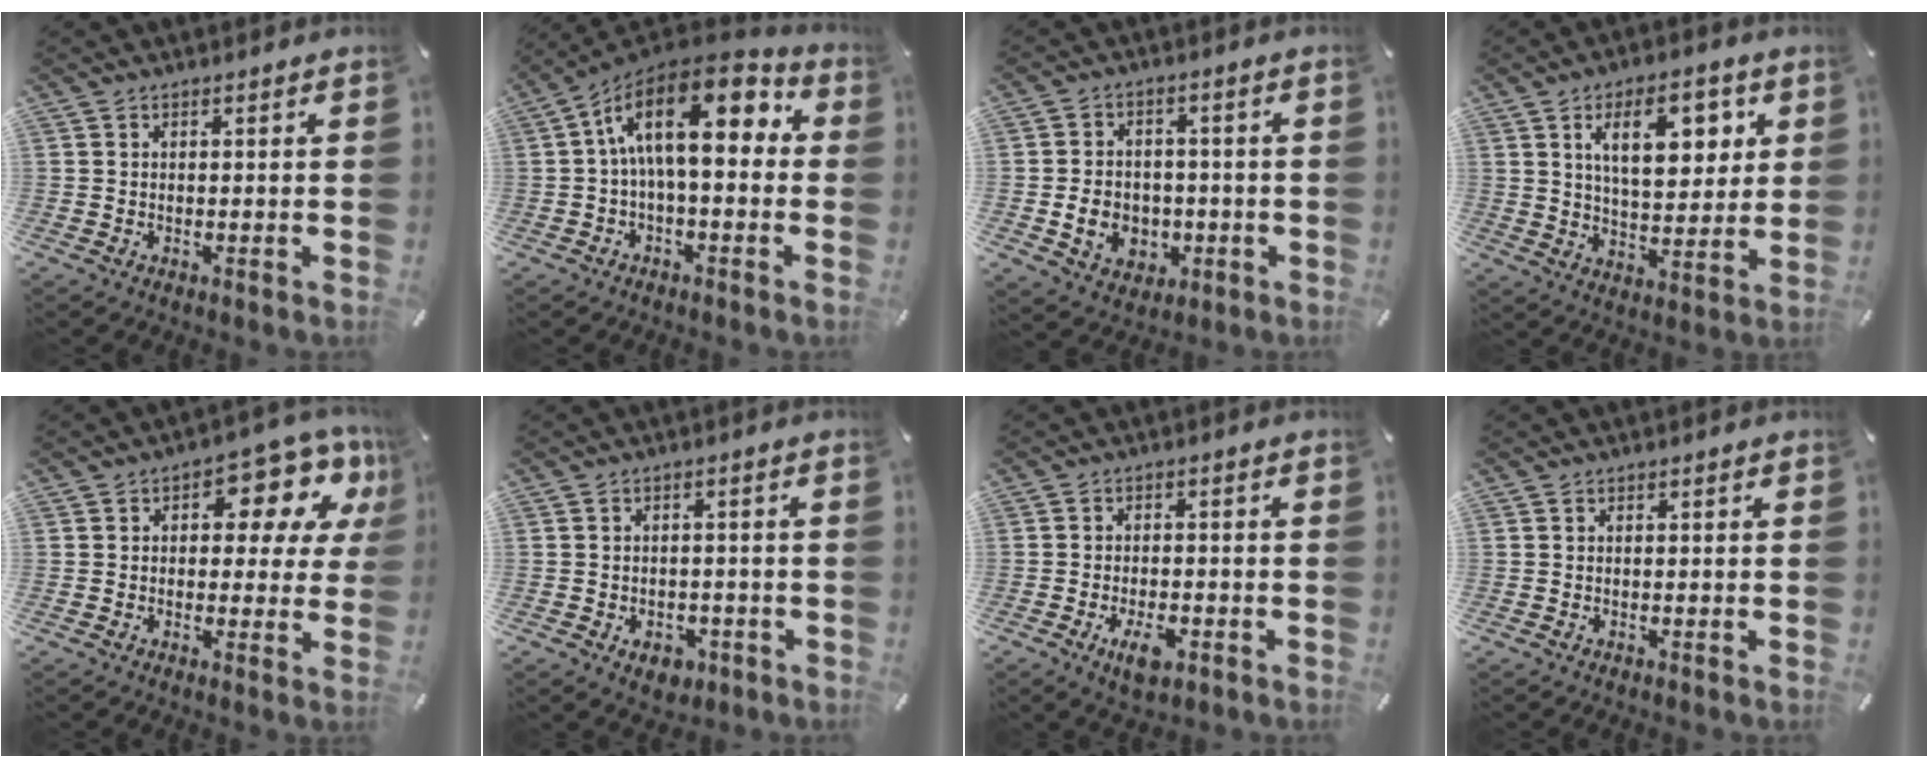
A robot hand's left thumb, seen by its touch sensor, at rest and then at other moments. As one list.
[{"total": 18.1, "force": [4.0, 8.3, 15.6], "torque": [-0.277, -0.016, 0.062]}, {"total": 8.6, "force": [-1.7, 7.1, 4.4], "torque": [-0.091, 0.011, -0.031]}, {"total": 13.7, "force": [5.8, 6.9, 10.3], "torque": [-0.150, -0.007, 0.093]}, {"total": 12.1, "force": [5.3, 6.5, 8.8], "torque": [-0.107, -0.039, 0.089]}, {"total": 4.8, "force": [-2.1, 3.4, 2.7], "torque": [-0.040, 0.006, -0.038]}, {"total": 5.7, "force": [-2.7, 2.8, 4.2], "torque": [-0.083, 0.007, -0.048]}, {"total": 0.0}]